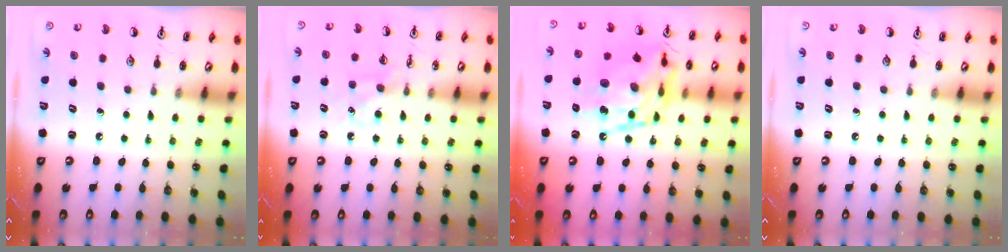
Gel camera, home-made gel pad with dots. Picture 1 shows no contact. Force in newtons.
{"total": 4.2, "press": 4.2, "slide": 0.4}
{"total": 17.9, "press": 17.8, "slide": 1.4}
{"total": 0.0}